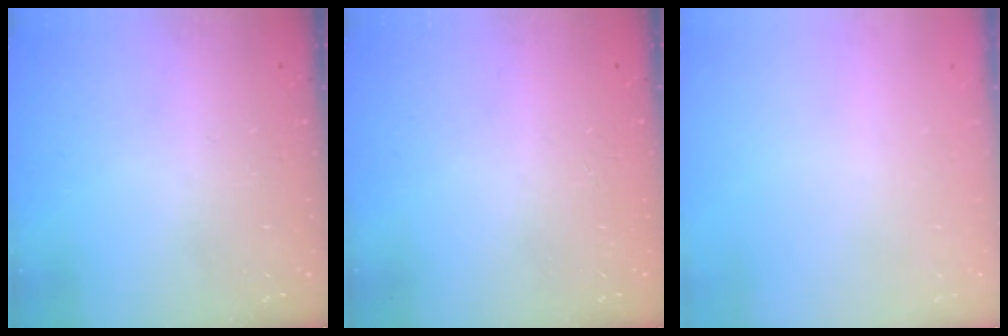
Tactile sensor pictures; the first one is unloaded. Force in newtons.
{"total": 0.0}
{"total": 0.0}